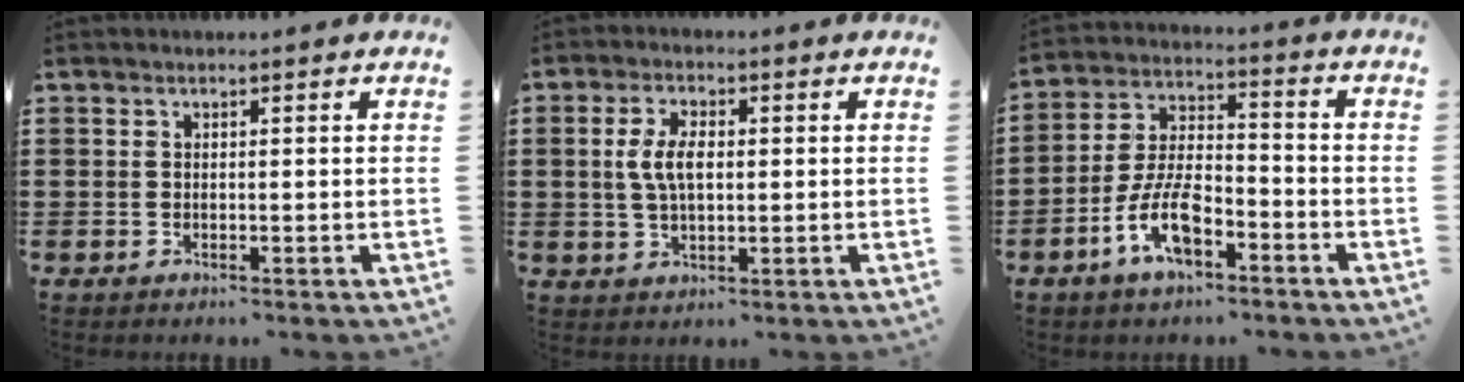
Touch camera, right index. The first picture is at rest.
{"total": 5.4, "force": [0.5, 2.6, 4.8], "torque": [-0.110, 0.004, 0.002]}
{"total": 9.0, "force": [-4.7, 4.0, 6.5], "torque": [-0.150, 0.002, -0.092]}